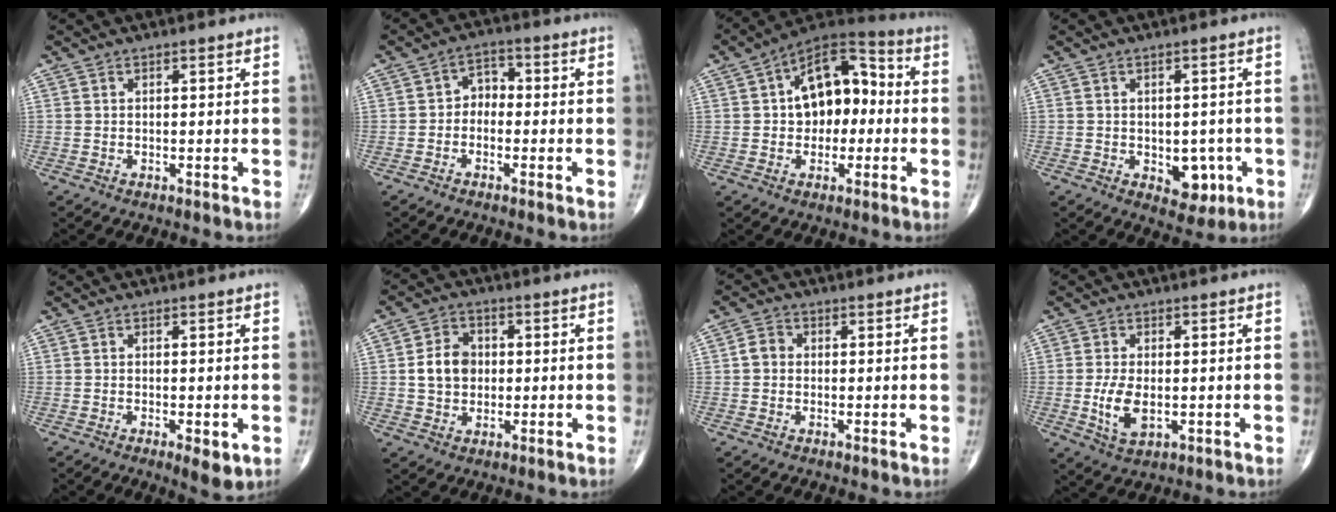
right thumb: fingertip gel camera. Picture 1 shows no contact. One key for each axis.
{"total": 3.9, "fx": -0.8, "fy": 3.0, "fz": 2.4, "tx": -0.015, "ty": 0.021, "tz": -0.030}
{"total": 14.7, "fx": 0.7, "fy": 9.3, "fz": 11.3, "tx": -0.128, "ty": 0.040, "tz": -0.002}
{"total": 6.1, "fx": -1.6, "fy": 4.0, "fz": 4.3, "tx": -0.021, "ty": 0.003, "tz": -0.012}
{"total": 4.1, "fx": -1.4, "fy": 1.4, "fz": 3.6, "tx": -0.054, "ty": -0.009, "tz": -0.018}
{"total": 7.1, "fx": 0.2, "fy": 5.7, "fz": 4.2, "tx": -0.053, "ty": 0.008, "tz": 0.001}
{"total": 2.8, "fx": -0.1, "fy": 2.4, "fz": 1.4, "tx": -0.015, "ty": 0.007, "tz": -0.008}
{"total": 6.3, "fx": -0.9, "fy": 3.3, "fz": 5.3, "tx": -0.105, "ty": -0.009, "tz": -0.011}